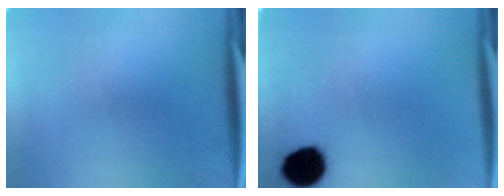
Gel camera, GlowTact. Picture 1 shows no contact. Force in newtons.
{"total": 9.8}